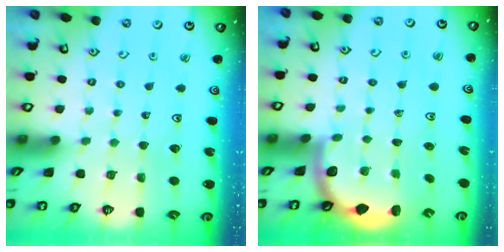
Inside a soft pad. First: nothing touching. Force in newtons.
{"total": 2.6, "press": 2.6, "slide": 0.3}